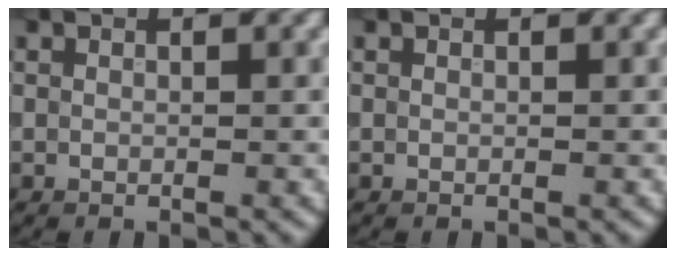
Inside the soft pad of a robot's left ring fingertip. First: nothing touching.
{"total": 0.0}